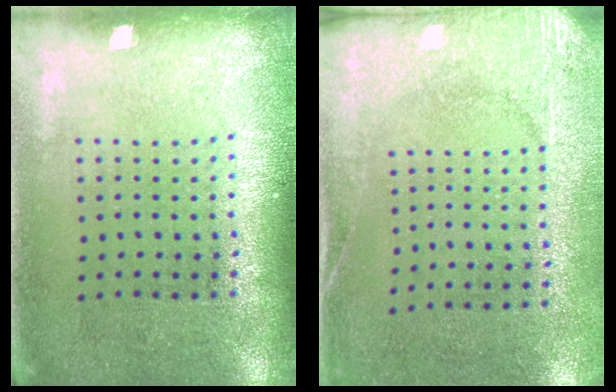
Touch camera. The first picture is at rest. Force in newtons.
{"total": 2.6, "press": 2.2, "slide": 1.4}